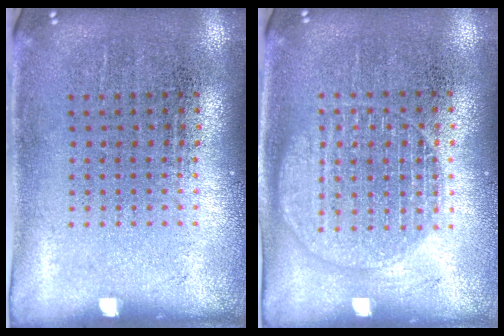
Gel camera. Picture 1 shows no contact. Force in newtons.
{"total": 1.4, "press": 1.4, "slide": 0.2}